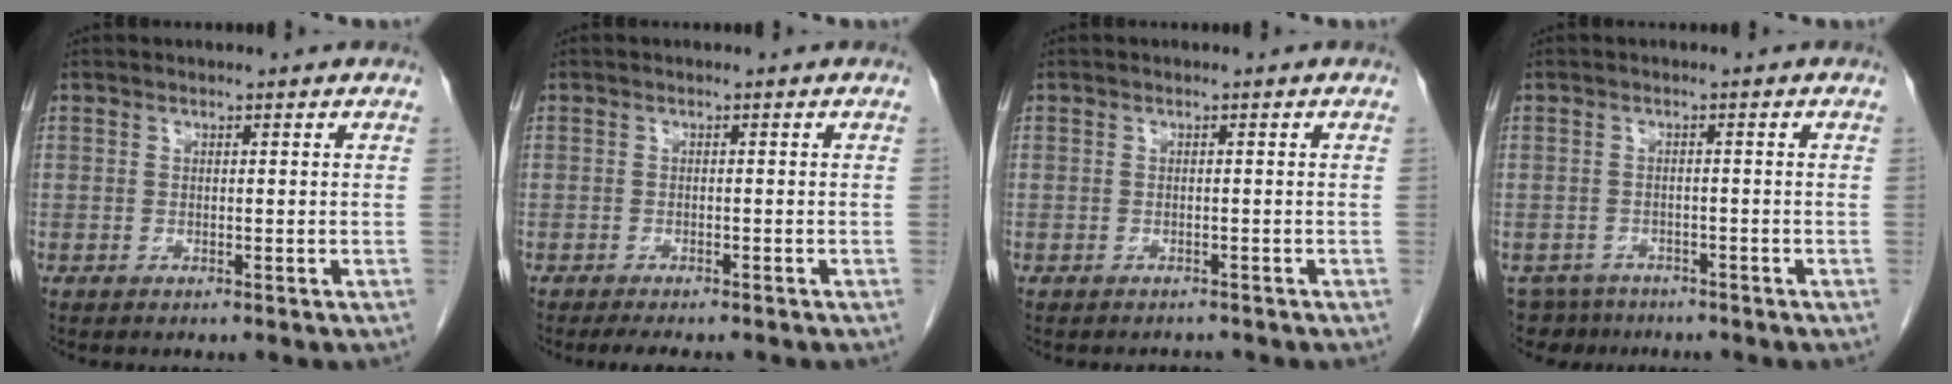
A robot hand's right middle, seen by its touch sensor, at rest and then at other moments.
{"total": 5.0, "force": [-4.2, 1.1, 2.4], "torque": [-0.031, -0.009, -0.057]}
{"total": 1.4, "force": [-1.3, 0.4, 0.0], "torque": [-0.005, -0.004, -0.018]}
{"total": 4.8, "force": [-4.1, 2.5, -0.3], "torque": [0.011, 0.000, -0.065]}